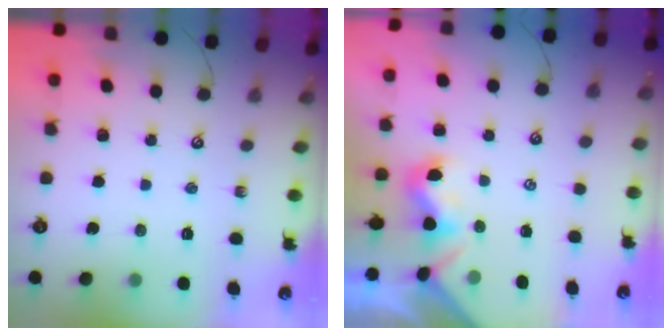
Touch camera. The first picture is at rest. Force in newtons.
{"total": 1.1, "press": 1.0, "slide": 0.5}